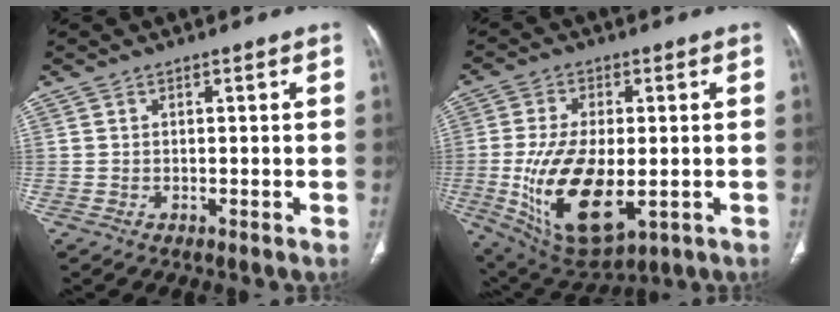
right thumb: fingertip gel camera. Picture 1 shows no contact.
{"total": 17.6, "force": [-3.2, 8.8, 15.0], "torque": [-0.282, -0.018, -0.033]}